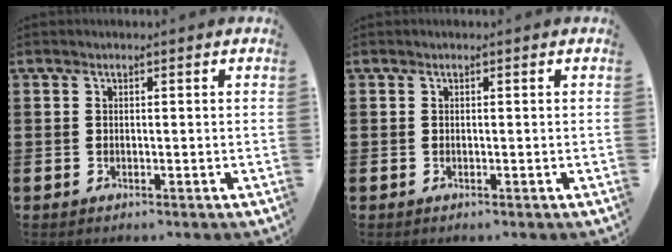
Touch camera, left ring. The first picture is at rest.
{"total": 0.0}